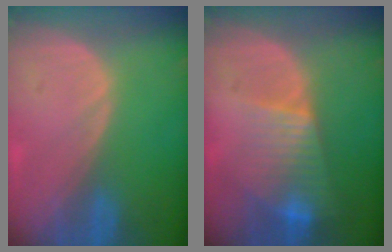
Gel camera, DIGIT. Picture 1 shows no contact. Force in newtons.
{"total": 7.9, "press": 6.7, "slide": 4.2}